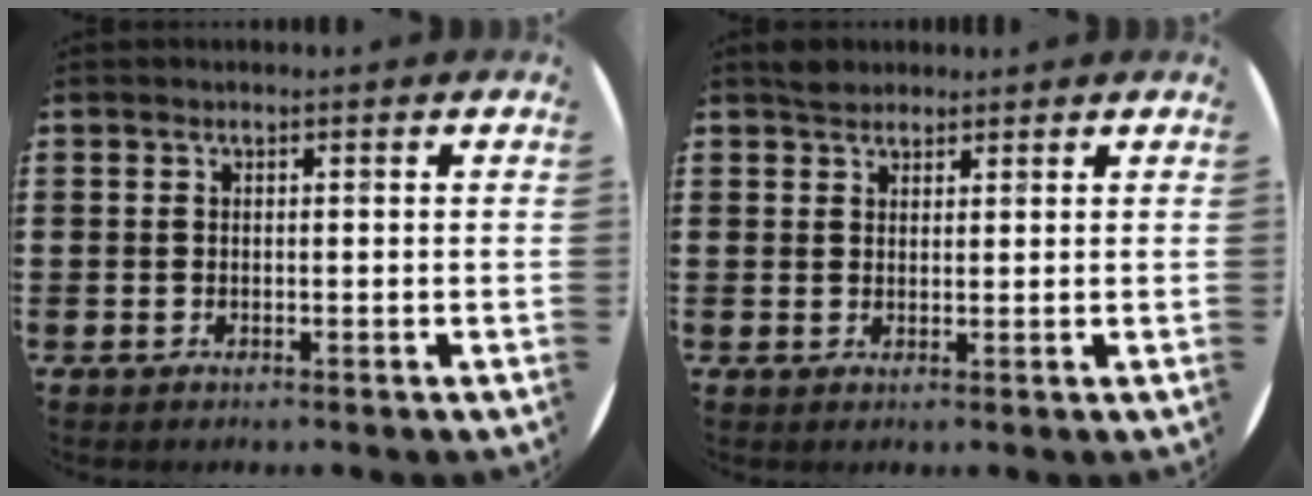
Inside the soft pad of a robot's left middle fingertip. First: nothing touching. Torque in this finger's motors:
{"motor_torque": [0.48, -0.39, 0.03, 0.03]}